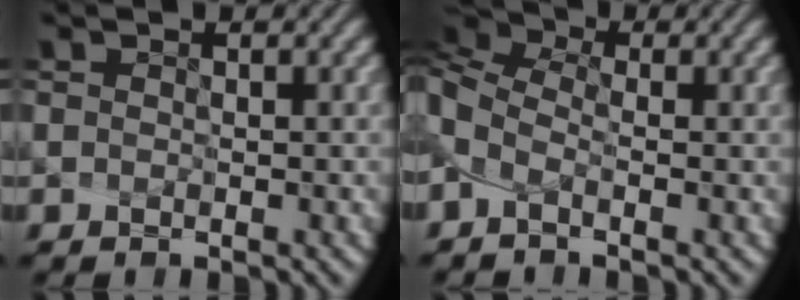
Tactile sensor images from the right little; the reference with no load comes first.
{"total": 4.0, "force": [-0.7, 2.3, 3.3], "torque": [-0.078, 0.005, -0.032]}